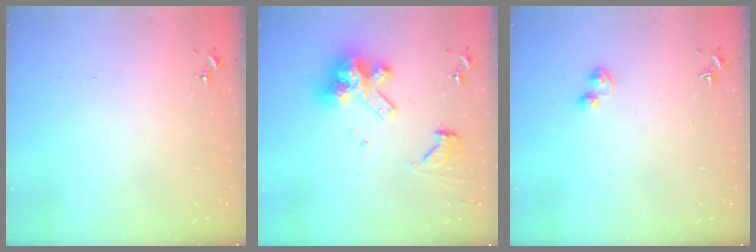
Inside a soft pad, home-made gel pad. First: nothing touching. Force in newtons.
{"total": 16.5, "press": 16.5, "slide": 0.9}
{"total": 4.2, "press": 4.1, "slide": 0.8}